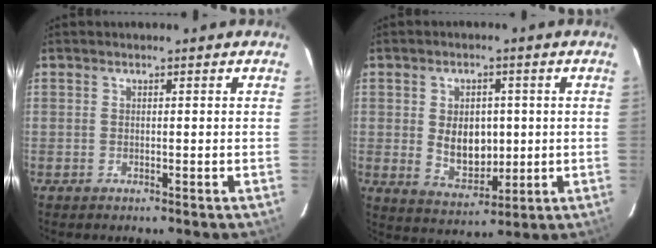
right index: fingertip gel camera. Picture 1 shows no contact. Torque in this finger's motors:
{"motor_torque": [0.36, -0.24, 0.23, 0.08]}